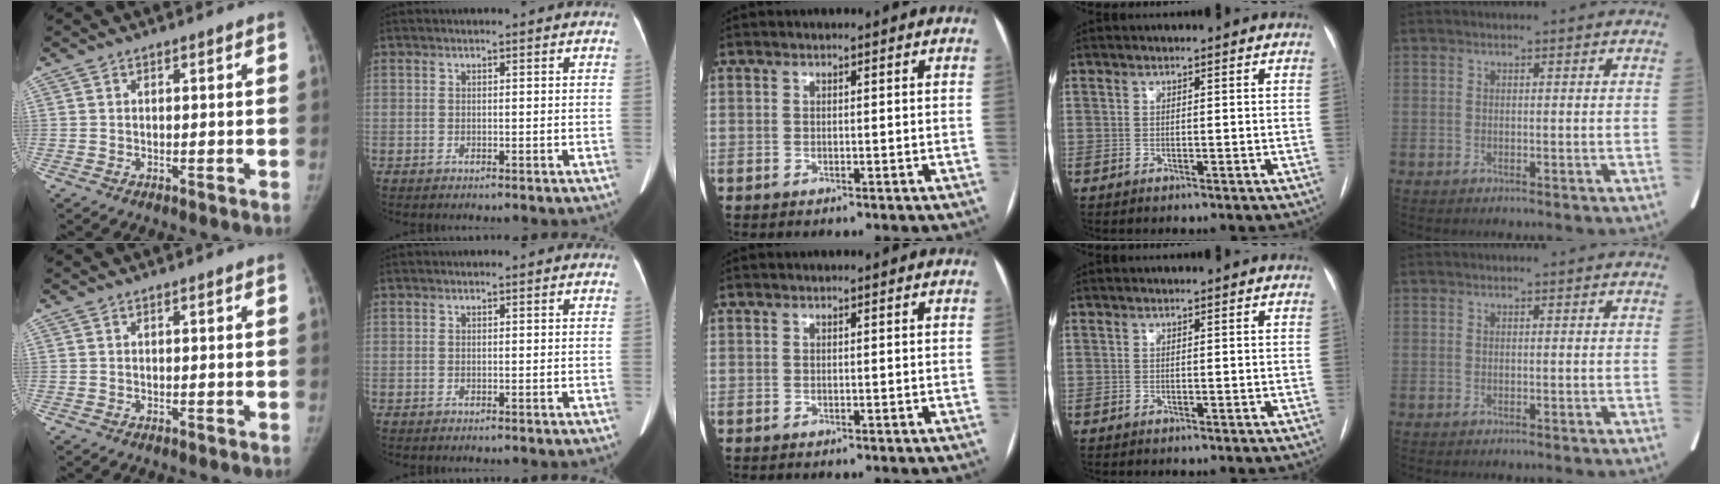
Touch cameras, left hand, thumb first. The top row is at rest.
{}